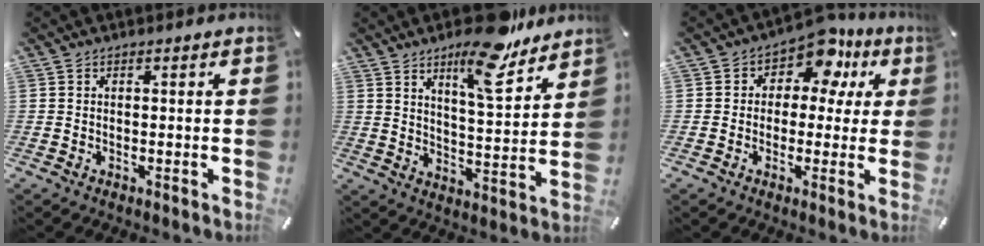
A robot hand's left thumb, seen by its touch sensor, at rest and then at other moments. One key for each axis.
{"total": 14.9, "fx": 10.6, "fy": 5.1, "fz": 9.2, "tx": -0.135, "ty": -0.066, "tz": 0.176}
{"total": 9.2, "fx": 4.6, "fy": 6.4, "fz": 4.7, "tx": -0.077, "ty": -0.026, "tz": 0.081}